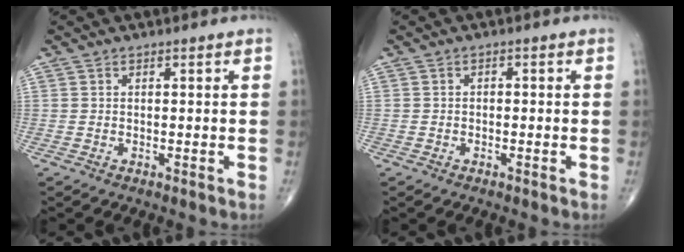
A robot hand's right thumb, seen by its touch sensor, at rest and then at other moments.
{"total": 0.8, "force": [-0.2, 0.6, 0.4], "torque": [0.001, 0.004, -0.006]}